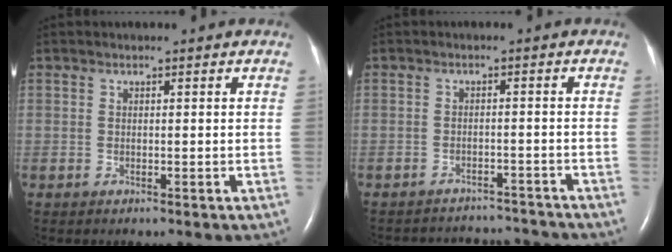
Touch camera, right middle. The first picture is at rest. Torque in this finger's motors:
{"motor_torque": [0.04, -0.18, -0.06, 0.00]}